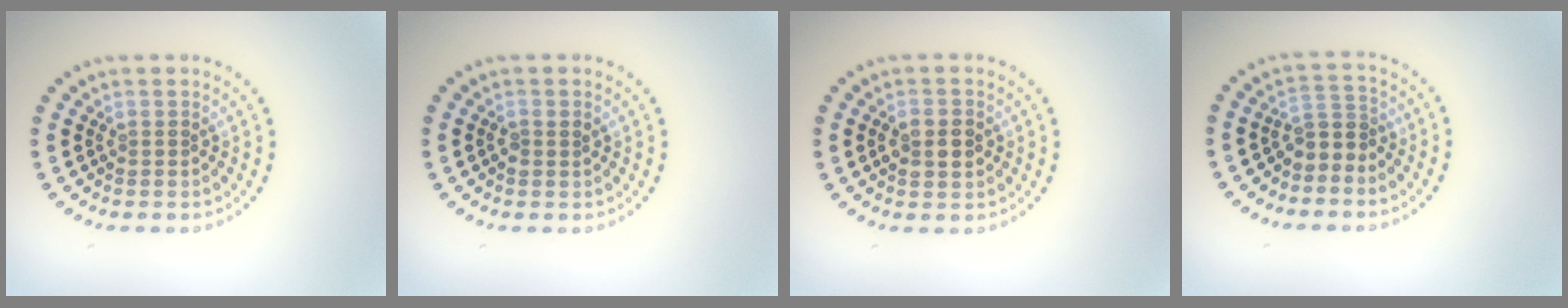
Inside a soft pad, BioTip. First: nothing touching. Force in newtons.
{"total": 0.8, "press": 0.7, "slide": 0.2}
{"total": 2.4, "press": 2.4, "slide": 0.3}
{"total": 2.0, "press": 1.5, "slide": 1.3}